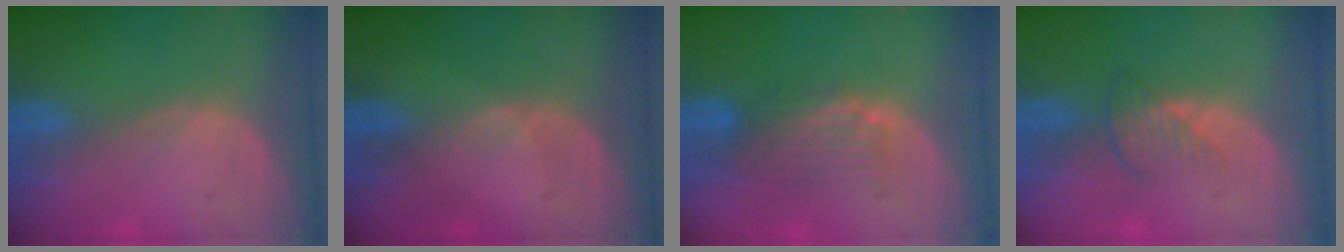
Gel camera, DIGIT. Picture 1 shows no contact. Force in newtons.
{"total": 1.1, "press": 0.8, "slide": 0.8}
{"total": 5.0, "press": 4.2, "slide": 2.7}
{"total": 3.1, "press": 2.9, "slide": 1.2}